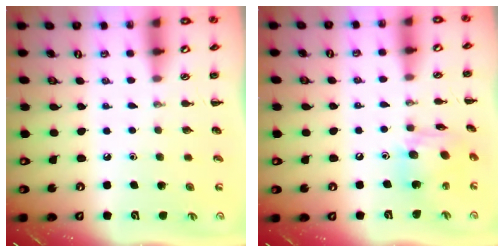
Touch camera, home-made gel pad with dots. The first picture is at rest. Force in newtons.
{"total": 11.1, "press": 11.1, "slide": 1.0}